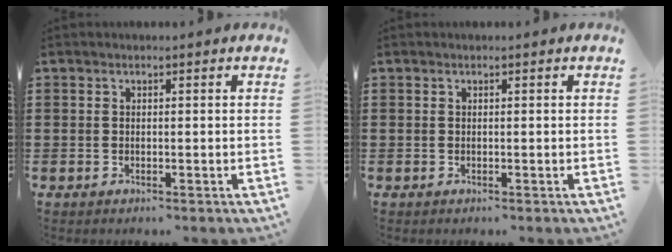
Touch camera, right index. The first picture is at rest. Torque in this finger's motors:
{"motor_torque": [0.00, 0.00, 0.00, -0.01]}